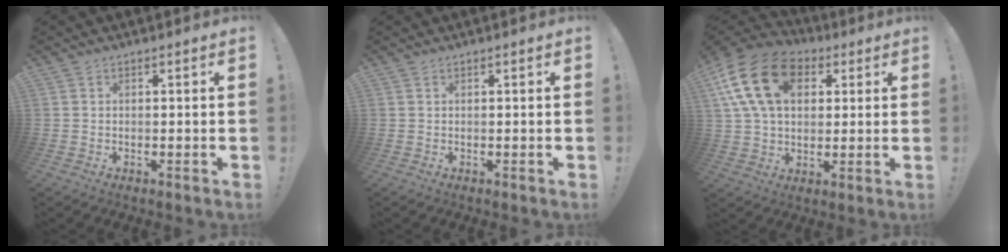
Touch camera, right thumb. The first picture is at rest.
{"total": 0.0}
{"total": 19.7, "force": [6.7, 13.4, 12.9], "torque": [-0.234, -0.009, 0.121]}